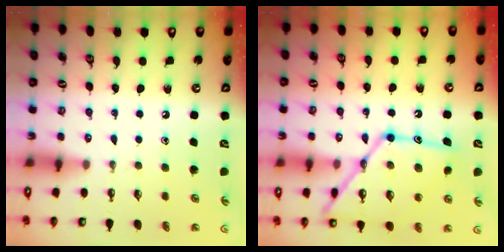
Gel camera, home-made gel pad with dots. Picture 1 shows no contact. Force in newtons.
{"total": 19.1, "press": 19.0, "slide": 1.6}